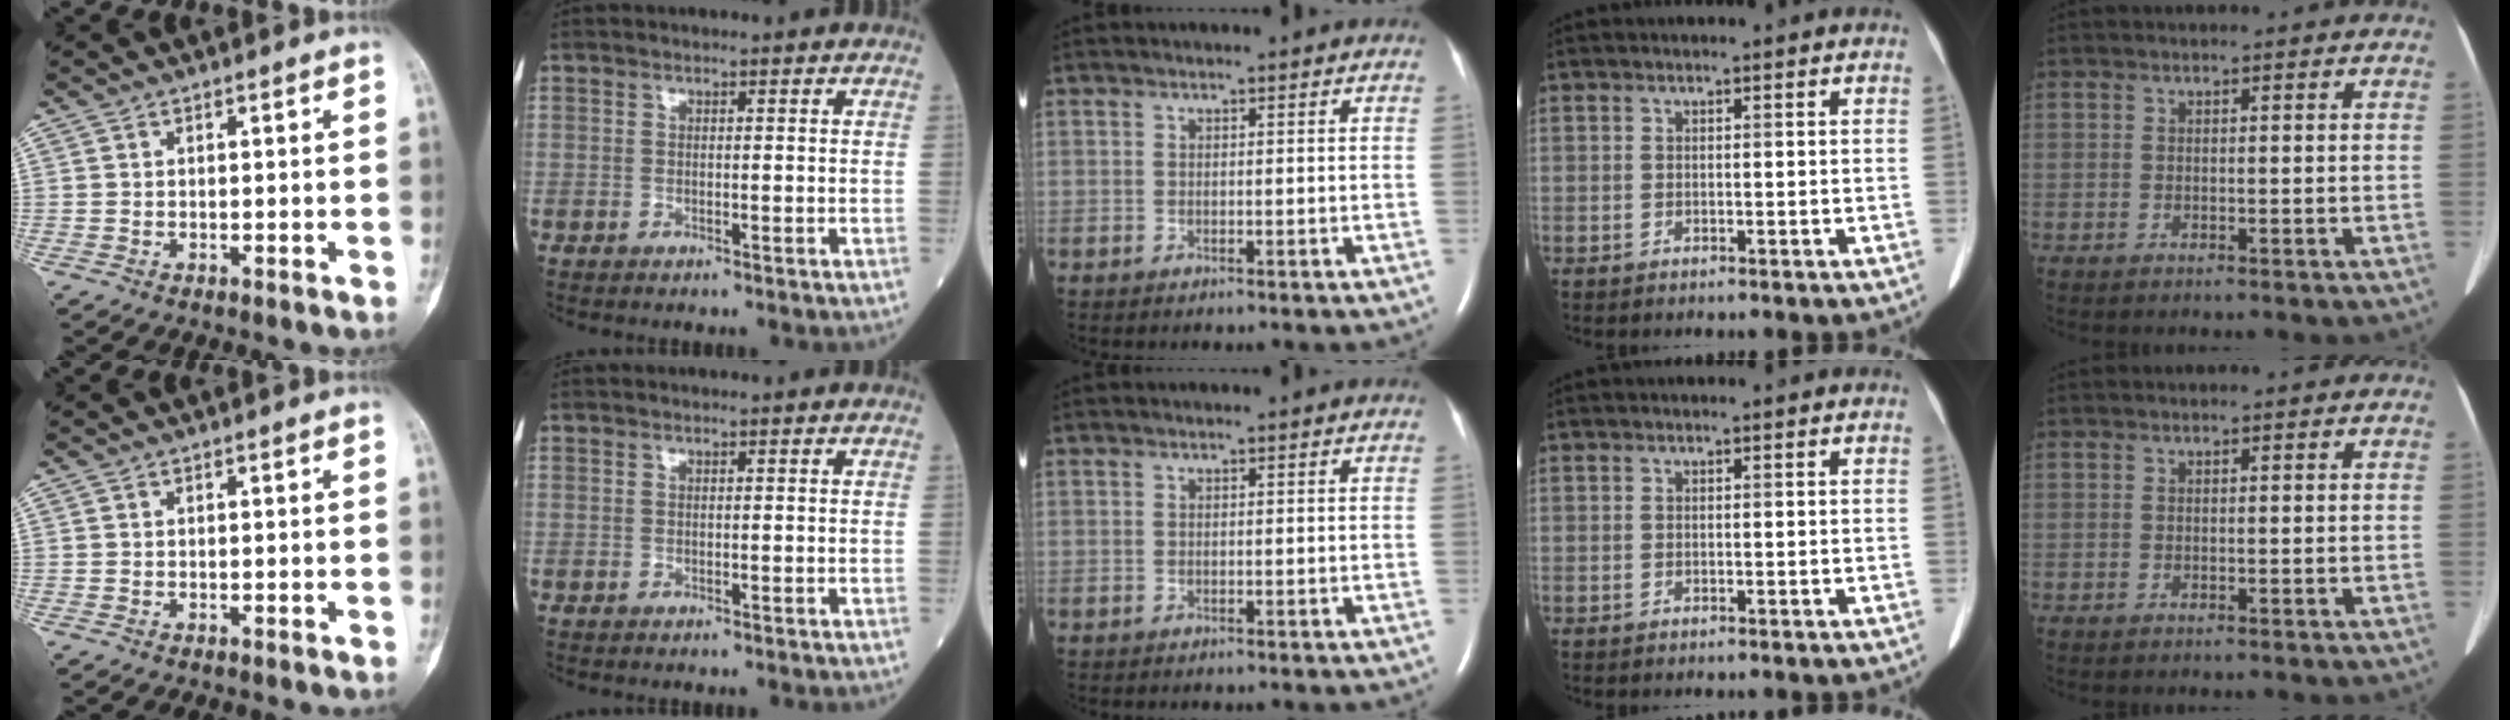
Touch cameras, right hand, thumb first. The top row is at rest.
{}